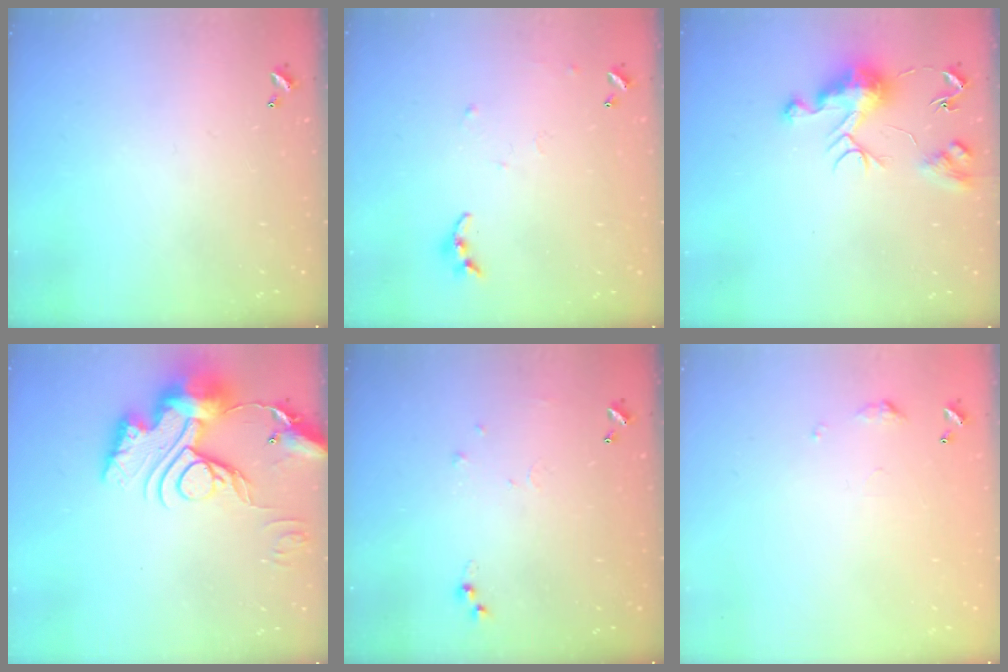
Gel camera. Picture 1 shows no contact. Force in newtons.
{"total": 5.7, "press": 5.6, "slide": 0.6}
{"total": 10.1, "press": 10.0, "slide": 0.8}
{"total": 18.7, "press": 18.6, "slide": 1.7}
{"total": 5.1, "press": 5.1, "slide": 0.6}
{"total": 5.0, "press": 4.9, "slide": 0.8}